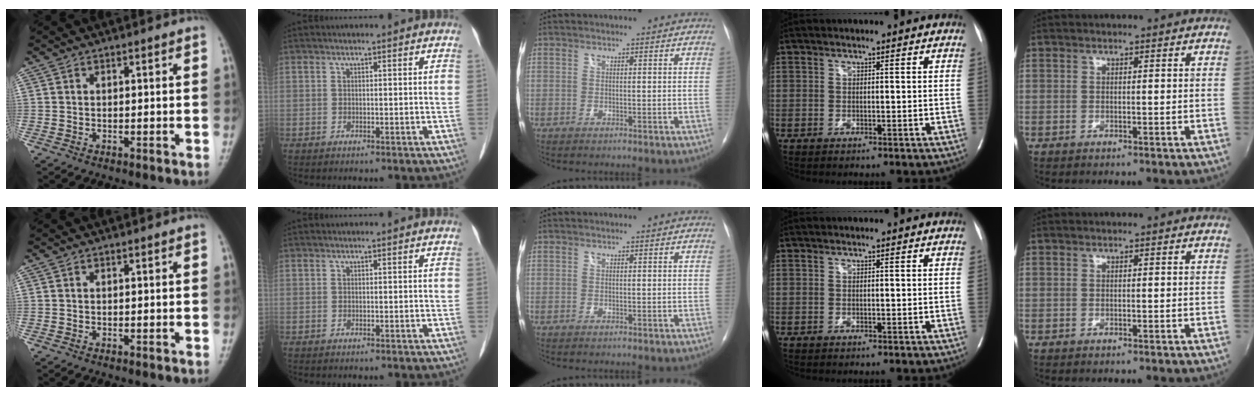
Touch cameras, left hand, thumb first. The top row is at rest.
{}